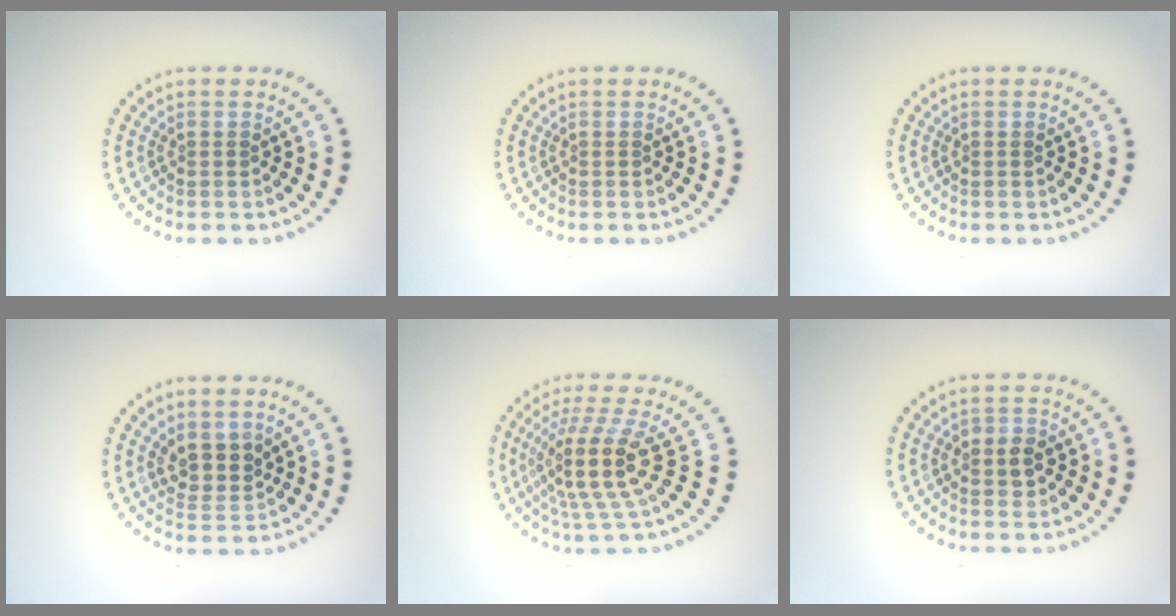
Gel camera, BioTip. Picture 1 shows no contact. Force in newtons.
{"total": 0.0}
{"total": 0.0}
{"total": 2.7, "press": 2.3, "slide": 1.4}
{"total": 4.9, "press": 3.7, "slide": 3.2}
{"total": 2.1, "press": 2.0, "slide": 0.5}